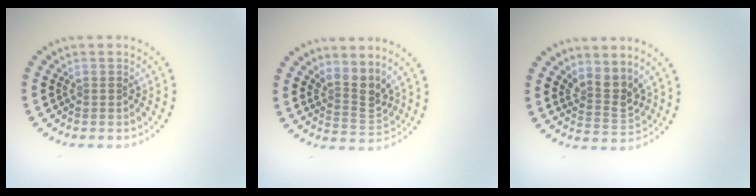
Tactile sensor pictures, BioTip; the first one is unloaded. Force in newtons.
{"total": 2.9, "press": 2.1, "slide": 2.0}
{"total": 2.8, "press": 2.0, "slide": 1.9}